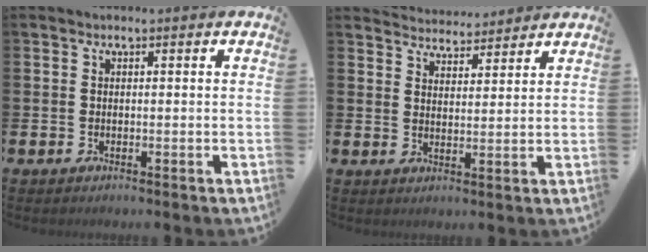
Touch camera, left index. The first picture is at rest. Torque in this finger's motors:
{"motor_torque": [0.30, -0.31, 0.01, -0.02]}